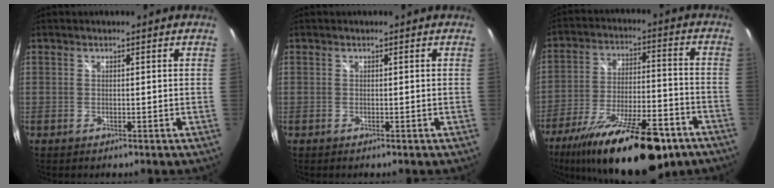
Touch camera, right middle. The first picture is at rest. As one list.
[{"total": 0.0}, {"total": 24.8, "force": [-17.1, 8.1, 16.0], "torque": [-0.285, -0.036, -0.257]}]